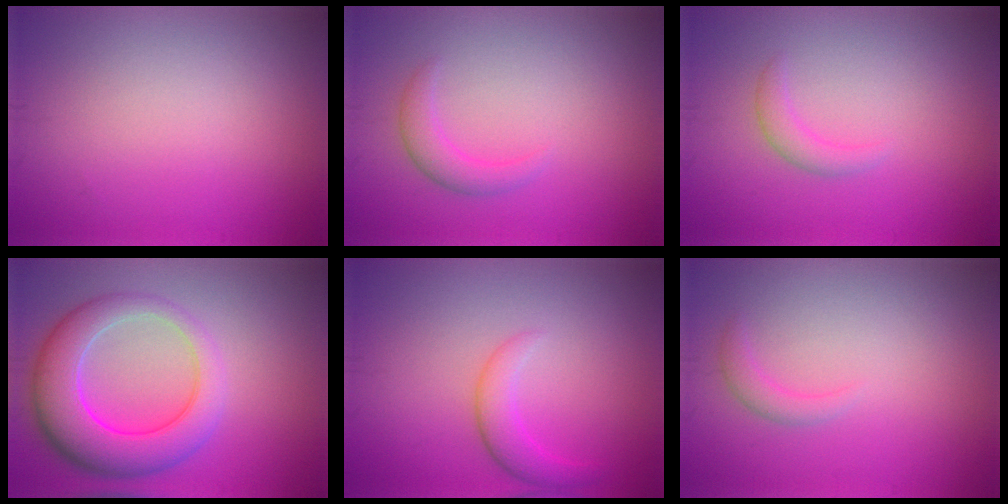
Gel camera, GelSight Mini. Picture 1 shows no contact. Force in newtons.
{"total": 1.9, "press": 1.9, "slide": 0.1}
{"total": 1.5, "press": 1.5, "slide": 0.1}
{"total": 7.7, "press": 7.7, "slide": 0.5}
{"total": 2.4, "press": 2.4, "slide": 0.1}
{"total": 1.3, "press": 1.3, "slide": 0.1}